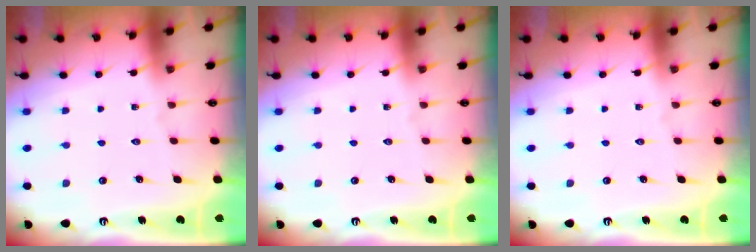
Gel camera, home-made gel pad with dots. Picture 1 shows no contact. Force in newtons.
{"total": 0.0}
{"total": 0.0}